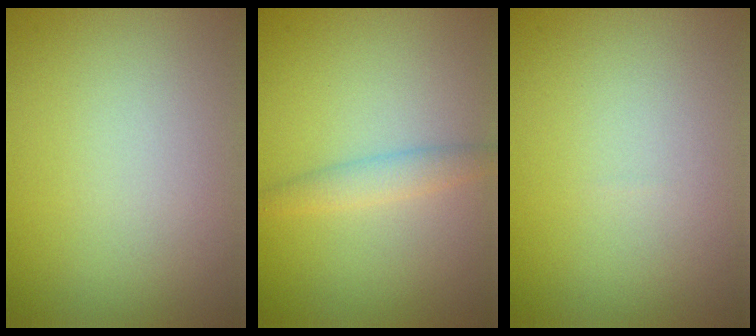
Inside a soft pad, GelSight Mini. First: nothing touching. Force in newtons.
{"total": 1.7, "press": 1.7, "slide": 0.0}
{"total": 0.0}